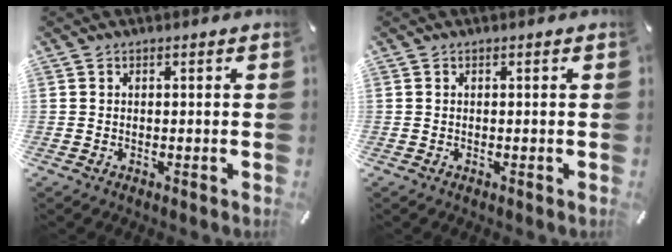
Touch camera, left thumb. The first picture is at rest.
{"total": 0.0}